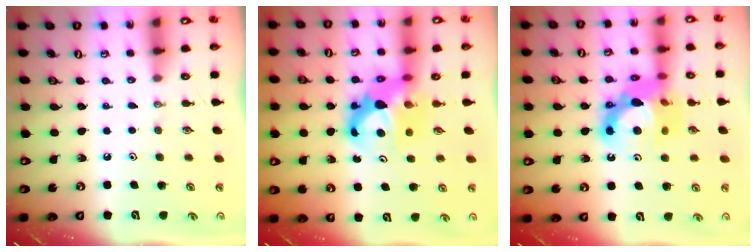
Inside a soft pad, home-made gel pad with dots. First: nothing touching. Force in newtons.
{"total": 9.3, "press": 9.3, "slide": 0.6}
{"total": 15.1, "press": 15.0, "slide": 1.8}